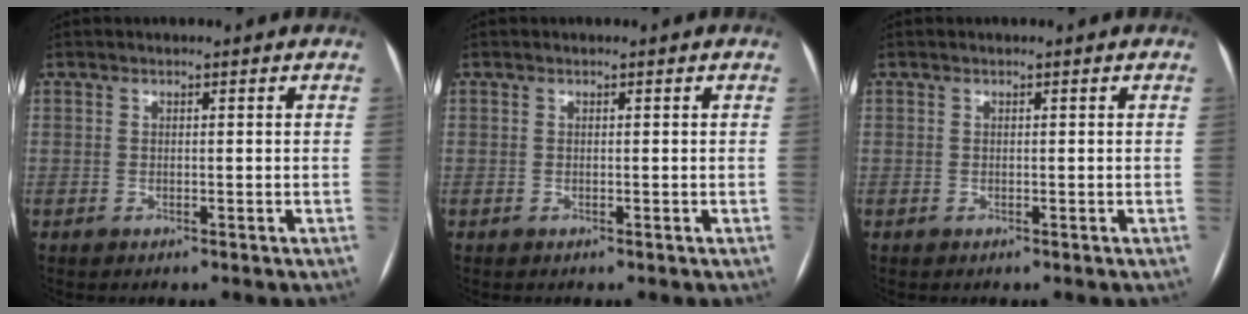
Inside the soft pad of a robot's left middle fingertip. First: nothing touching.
{"total": 0.0}
{"total": 0.0}